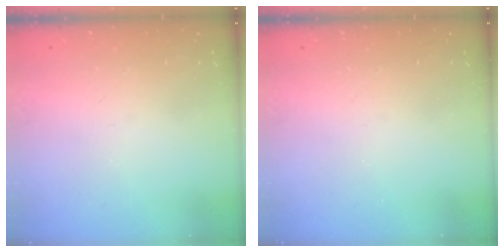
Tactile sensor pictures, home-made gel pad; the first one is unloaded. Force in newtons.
{"total": 0.0}